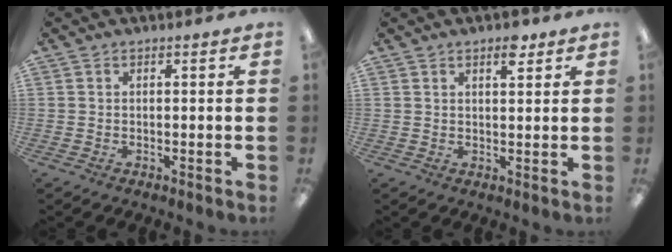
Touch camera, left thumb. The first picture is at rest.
{"total": 3.9, "force": [2.7, 1.5, 2.4], "torque": [-0.021, -0.012, 0.041]}